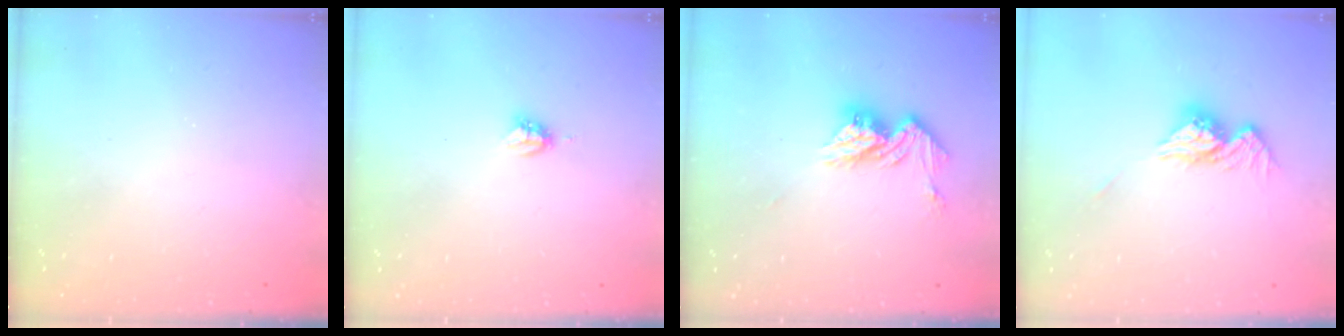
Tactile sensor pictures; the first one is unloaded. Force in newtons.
{"total": 3.9, "press": 3.9, "slide": 0.5}
{"total": 11.2, "press": 11.2, "slide": 0.9}
{"total": 10.7, "press": 10.6, "slide": 0.9}